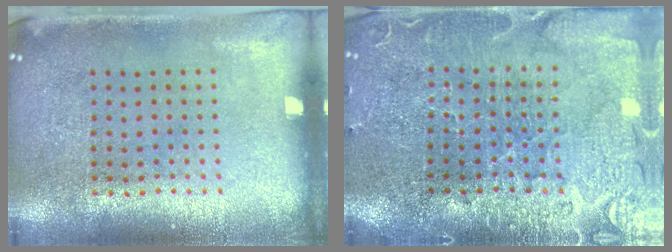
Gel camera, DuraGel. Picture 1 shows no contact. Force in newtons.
{"total": 3.6, "press": 3.4, "slide": 1.2}